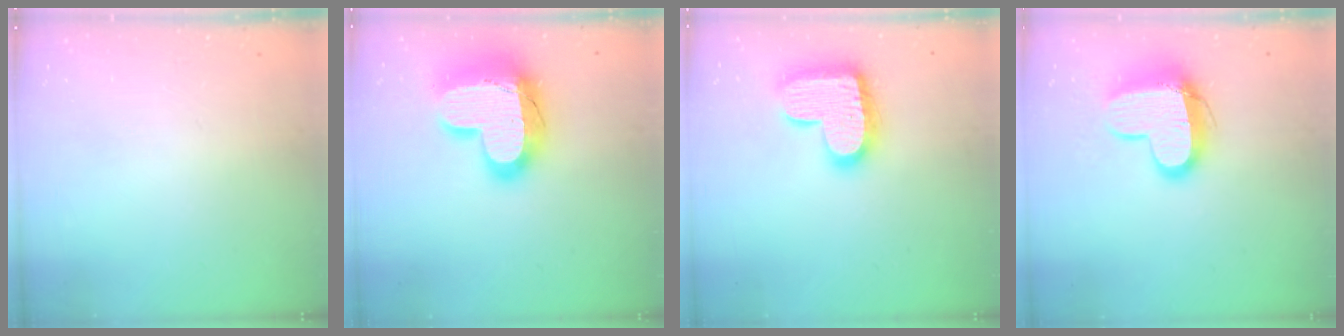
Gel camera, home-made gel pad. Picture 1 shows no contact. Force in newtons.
{"total": 20.9, "press": 20.9, "slide": 1.8}
{"total": 20.1, "press": 20.1, "slide": 1.3}
{"total": 13.1, "press": 13.0, "slide": 1.1}